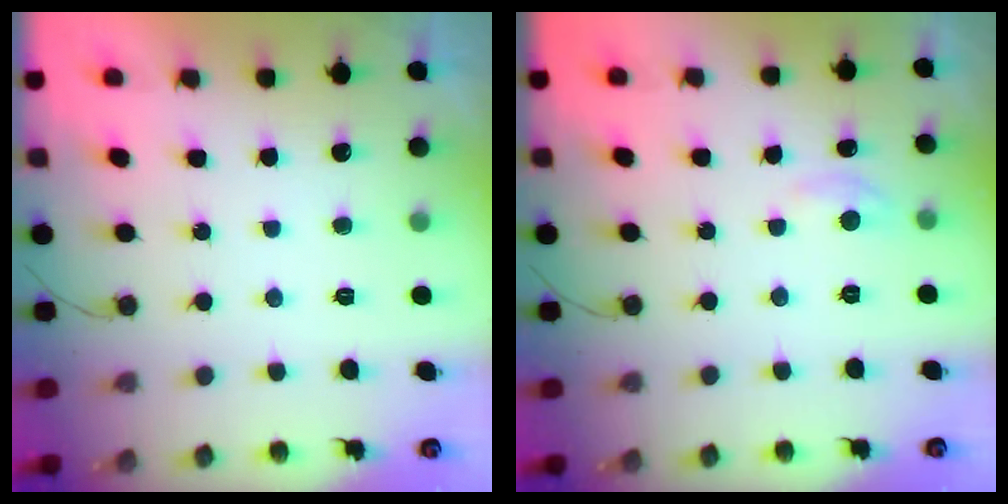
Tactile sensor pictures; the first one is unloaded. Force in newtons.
{"total": 2.8, "press": 2.8, "slide": 0.4}